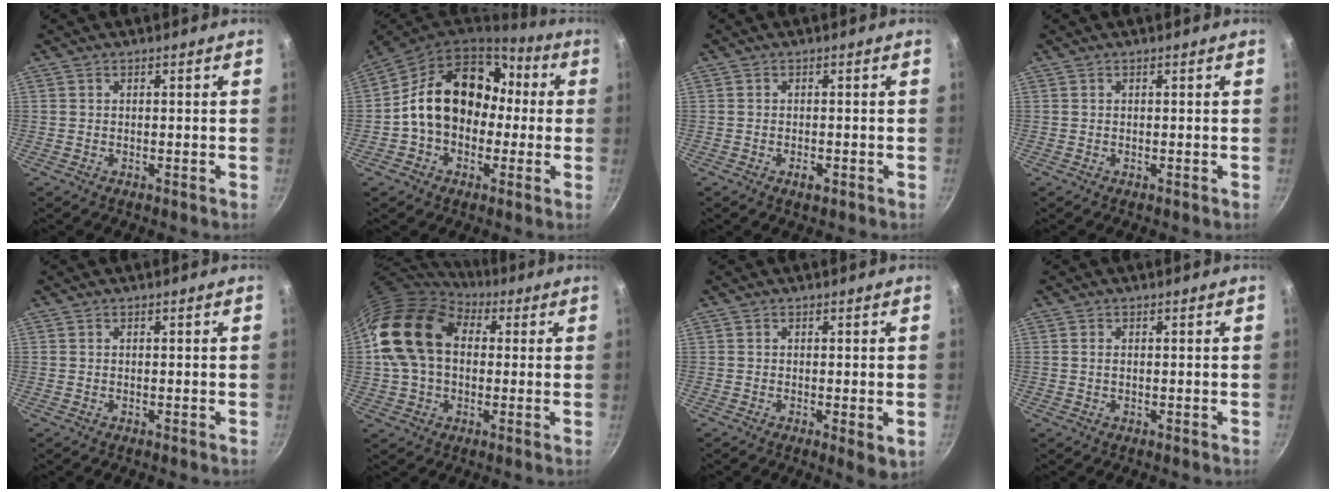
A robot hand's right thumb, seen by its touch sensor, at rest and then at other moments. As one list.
[{"total": 18.3, "force": [0.6, 14.0, 11.8], "torque": [-0.155, 0.055, 0.003]}, {"total": 1.8, "force": [-0.9, 0.8, 1.3], "torque": [-0.021, 0.005, -0.016]}, {"total": 0.0}, {"total": 0.0}, {"total": 17.2, "force": [3.3, 12.3, 11.5], "torque": [-0.188, 0.020, 0.047]}, {"total": 3.1, "force": [-0.5, 1.0, 2.9], "torque": [-0.046, -0.013, -0.007]}, {"total": 0.8, "force": [0.1, 0.5, 0.7], "torque": [-0.014, 0.001, 0.001]}]